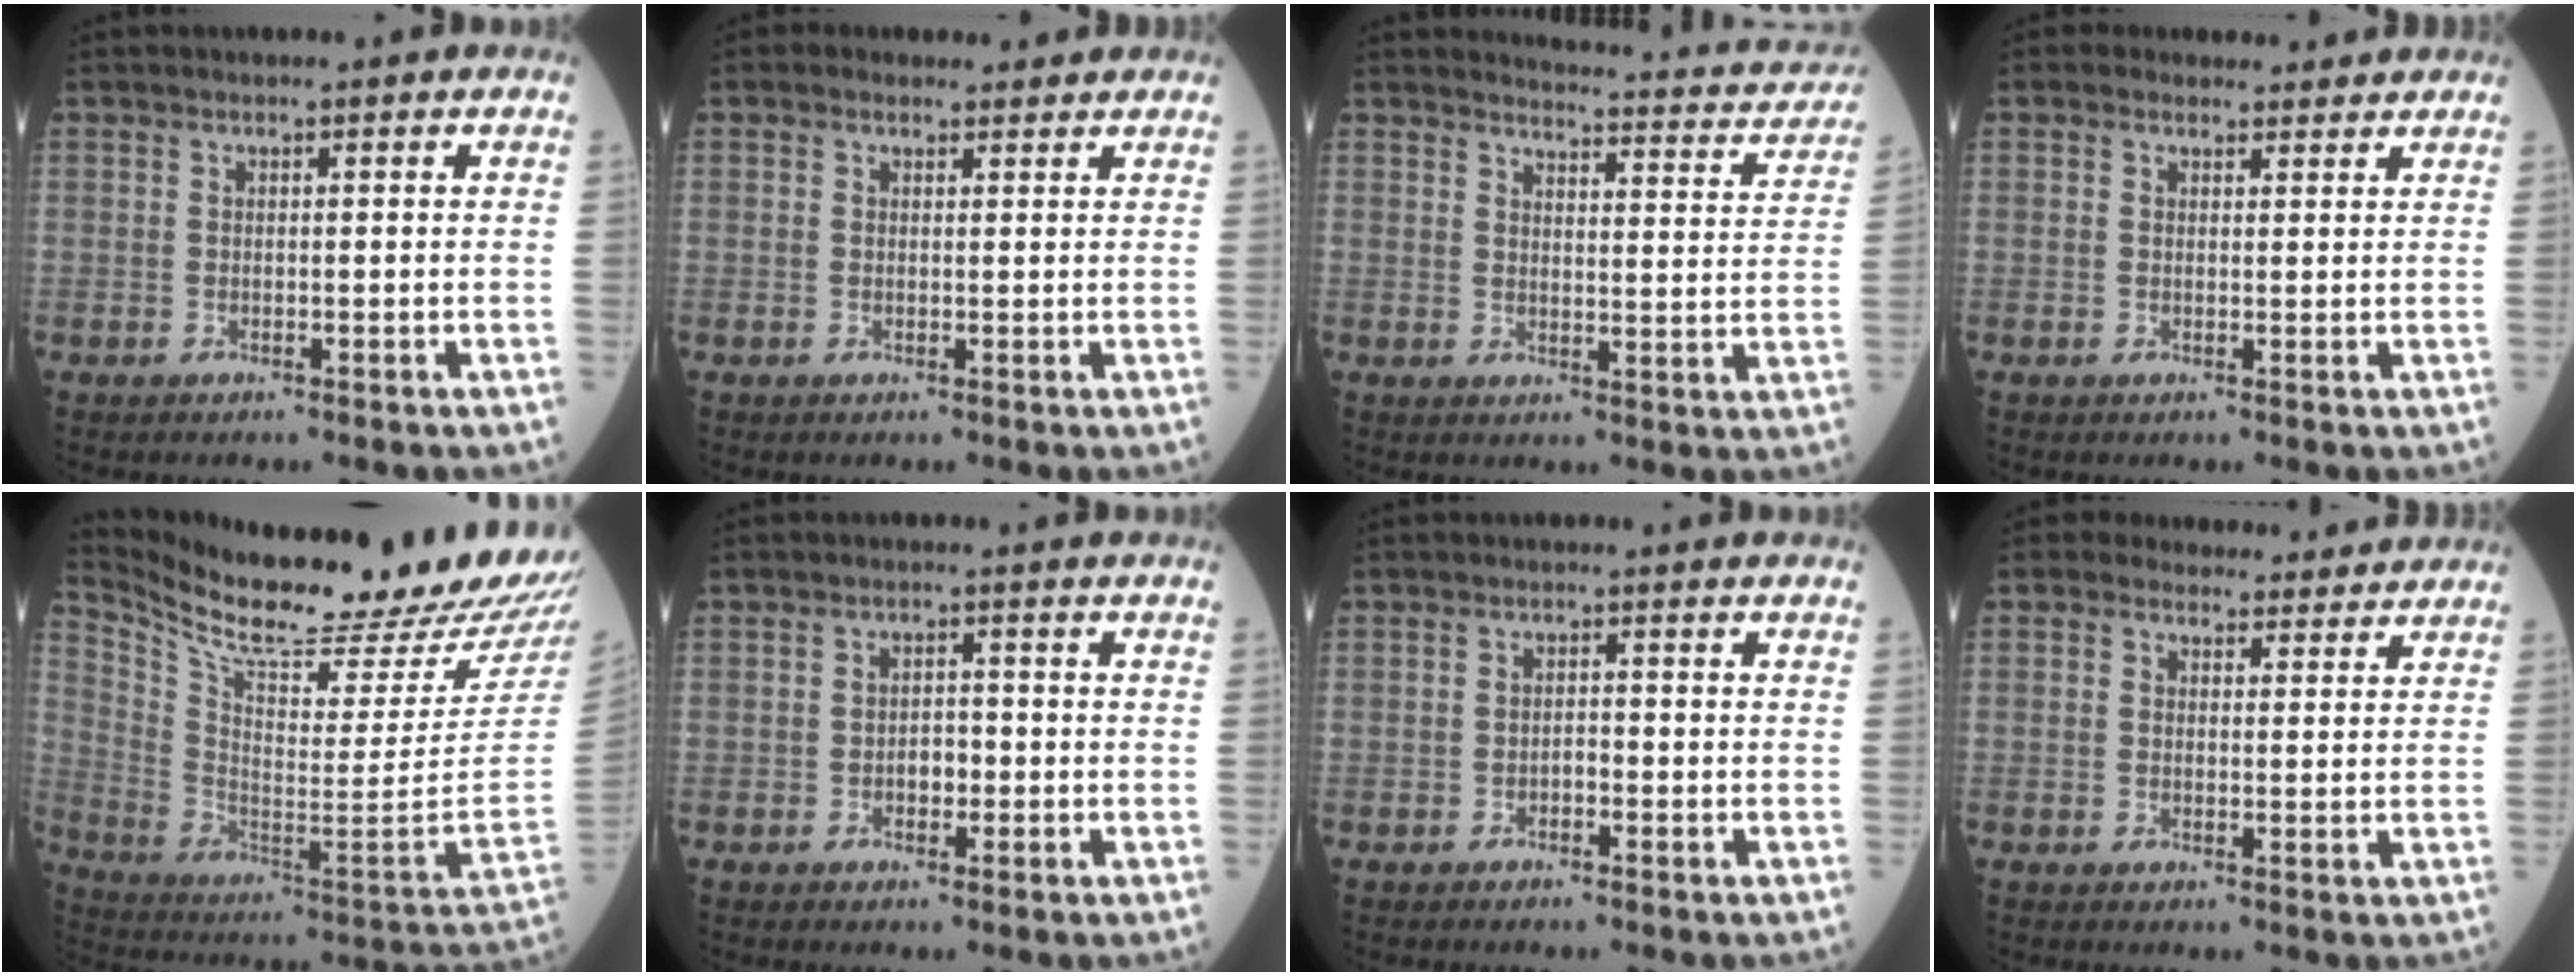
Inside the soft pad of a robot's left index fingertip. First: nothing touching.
{"total": 1.9, "force": [1.5, 1.1, 0.2], "torque": [-0.003, 0.007, 0.016]}
{"total": 15.6, "force": [15.1, 2.2, 3.5], "torque": [-0.019, -0.059, 0.144]}
{"total": 3.1, "force": [2.7, 1.5, 0.1], "torque": [0.003, 0.007, 0.027]}
{"total": 27.0, "force": [24.5, 1.9, 11.3], "torque": [-0.208, -0.109, 0.352]}
{"total": 2.1, "force": [-0.8, 1.2, 1.5], "torque": [-0.017, 0.003, -0.015]}
{"total": 1.0, "force": [-0.8, 0.3, 0.6], "torque": [-0.003, 0.000, -0.017]}
{"total": 5.9, "force": [5.3, 2.4, 0.4], "torque": [0.009, 0.007, 0.055]}